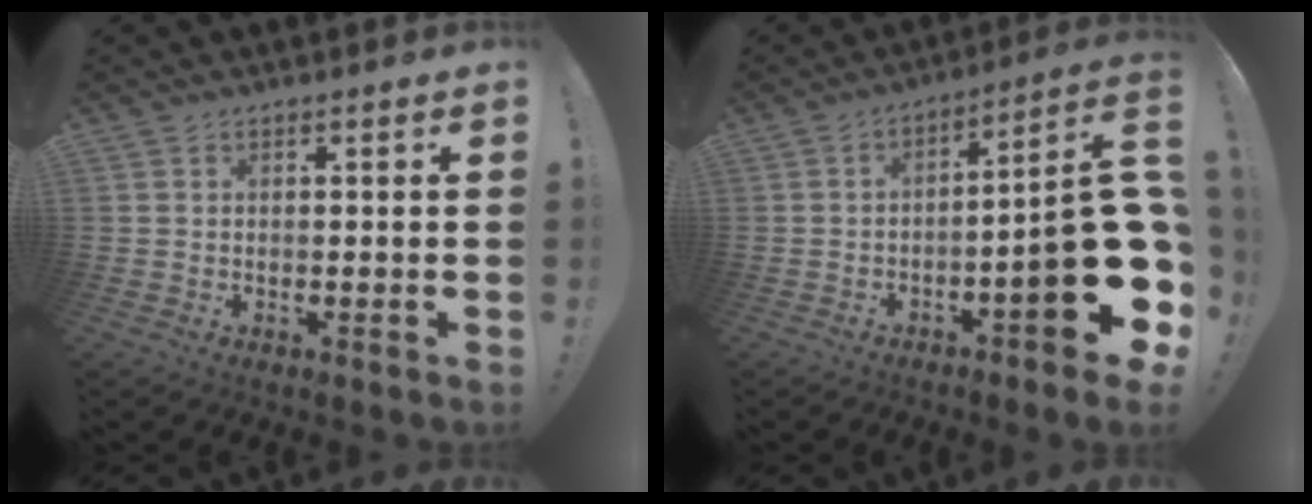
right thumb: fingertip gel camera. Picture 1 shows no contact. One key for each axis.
{"total": 19.7, "fx": -6.3, "fy": 4.9, "fz": 18.0, "tx": -0.237, "ty": 0.029, "tz": -0.094}